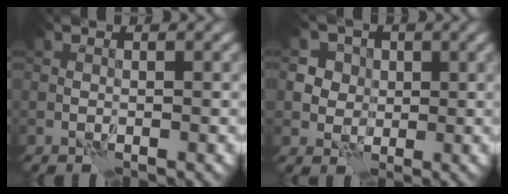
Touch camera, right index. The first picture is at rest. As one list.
[{"total": 4.8, "force": [1.7, 4.2, 1.7], "torque": [-0.025, 0.009, 0.021]}]